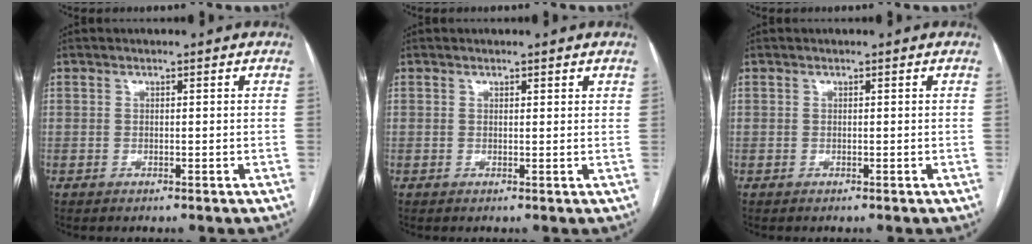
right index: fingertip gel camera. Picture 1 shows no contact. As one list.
[{"total": 0.9, "force": [0.8, 0.2, 0.4], "torque": [-0.004, 0.002, 0.009]}, {"total": 0.0}]